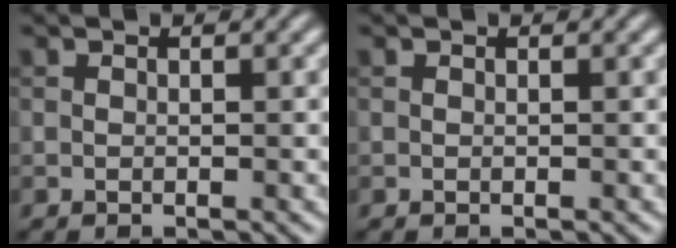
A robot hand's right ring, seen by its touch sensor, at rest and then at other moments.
{"total": 0.0}